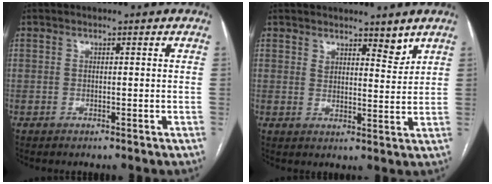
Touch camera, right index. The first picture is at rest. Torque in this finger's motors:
{"motor_torque": [-0.17, 0.07, 0.01, 0.00]}